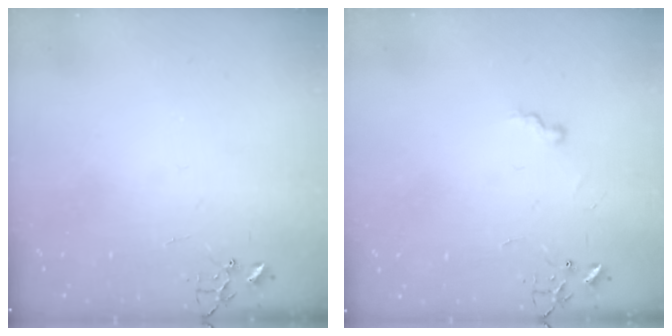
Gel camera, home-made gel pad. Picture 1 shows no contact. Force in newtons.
{"total": 4.6, "press": 4.6, "slide": 0.5}